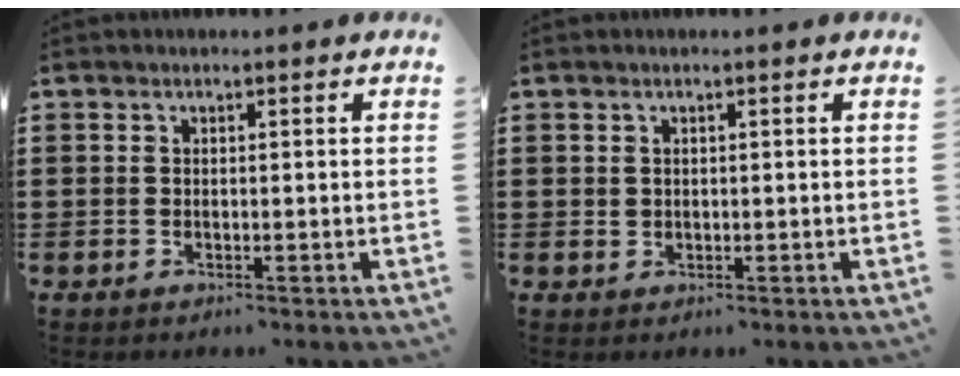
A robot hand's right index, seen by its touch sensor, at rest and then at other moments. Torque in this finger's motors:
{"motor_torque": [-0.26, 0.29, 0.00, 0.01]}